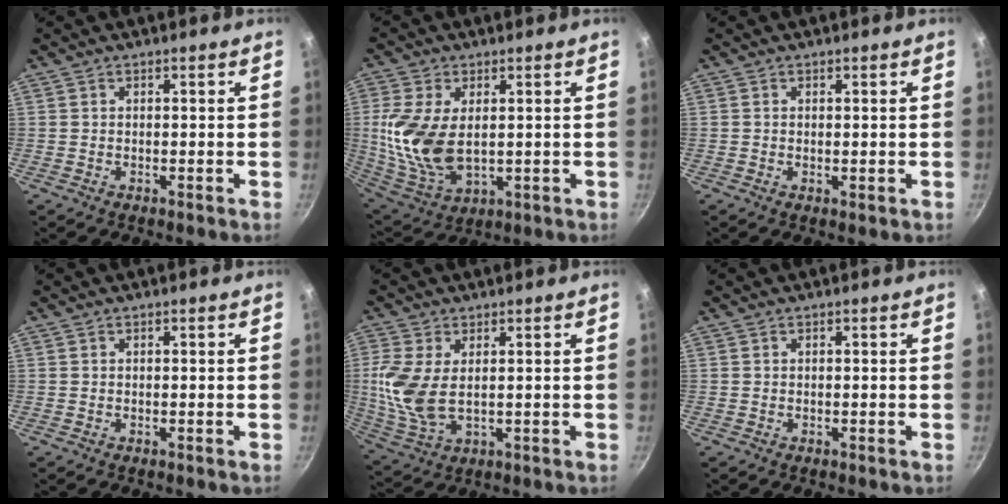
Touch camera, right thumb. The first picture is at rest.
{"total": 14.4, "force": [1.4, 8.5, 11.6], "torque": [-0.235, -0.018, 0.039]}
{"total": 0.6, "force": [0.2, 0.3, 0.6], "torque": [-0.008, -0.005, 0.000]}
{"total": 0.0}
{"total": 10.3, "force": [1.4, 5.8, 8.4], "torque": [-0.182, -0.007, 0.035]}
{"total": 0.0}